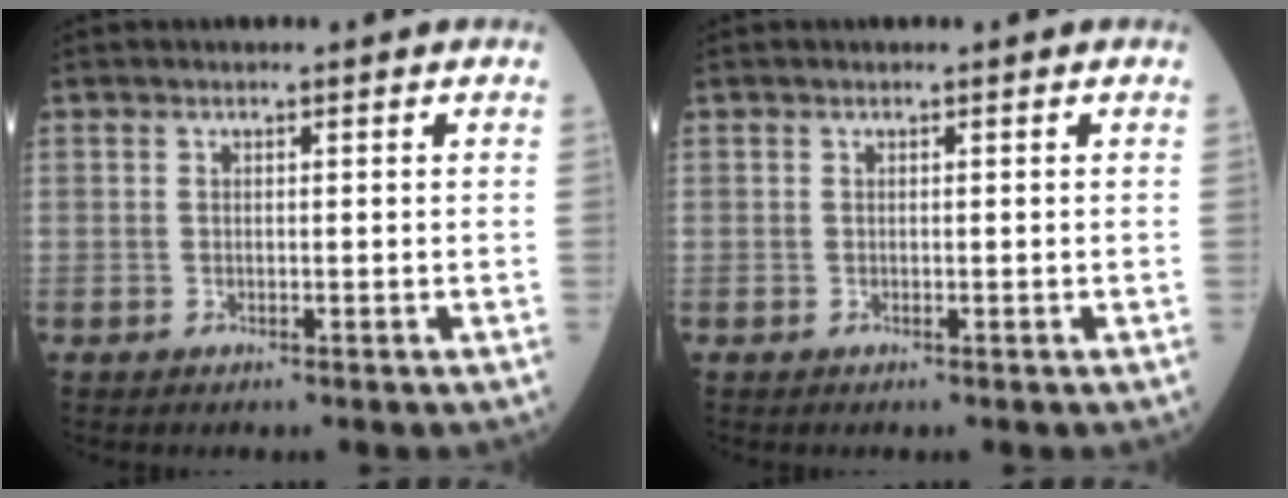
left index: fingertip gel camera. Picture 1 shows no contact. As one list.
[{"total": 0.0}]